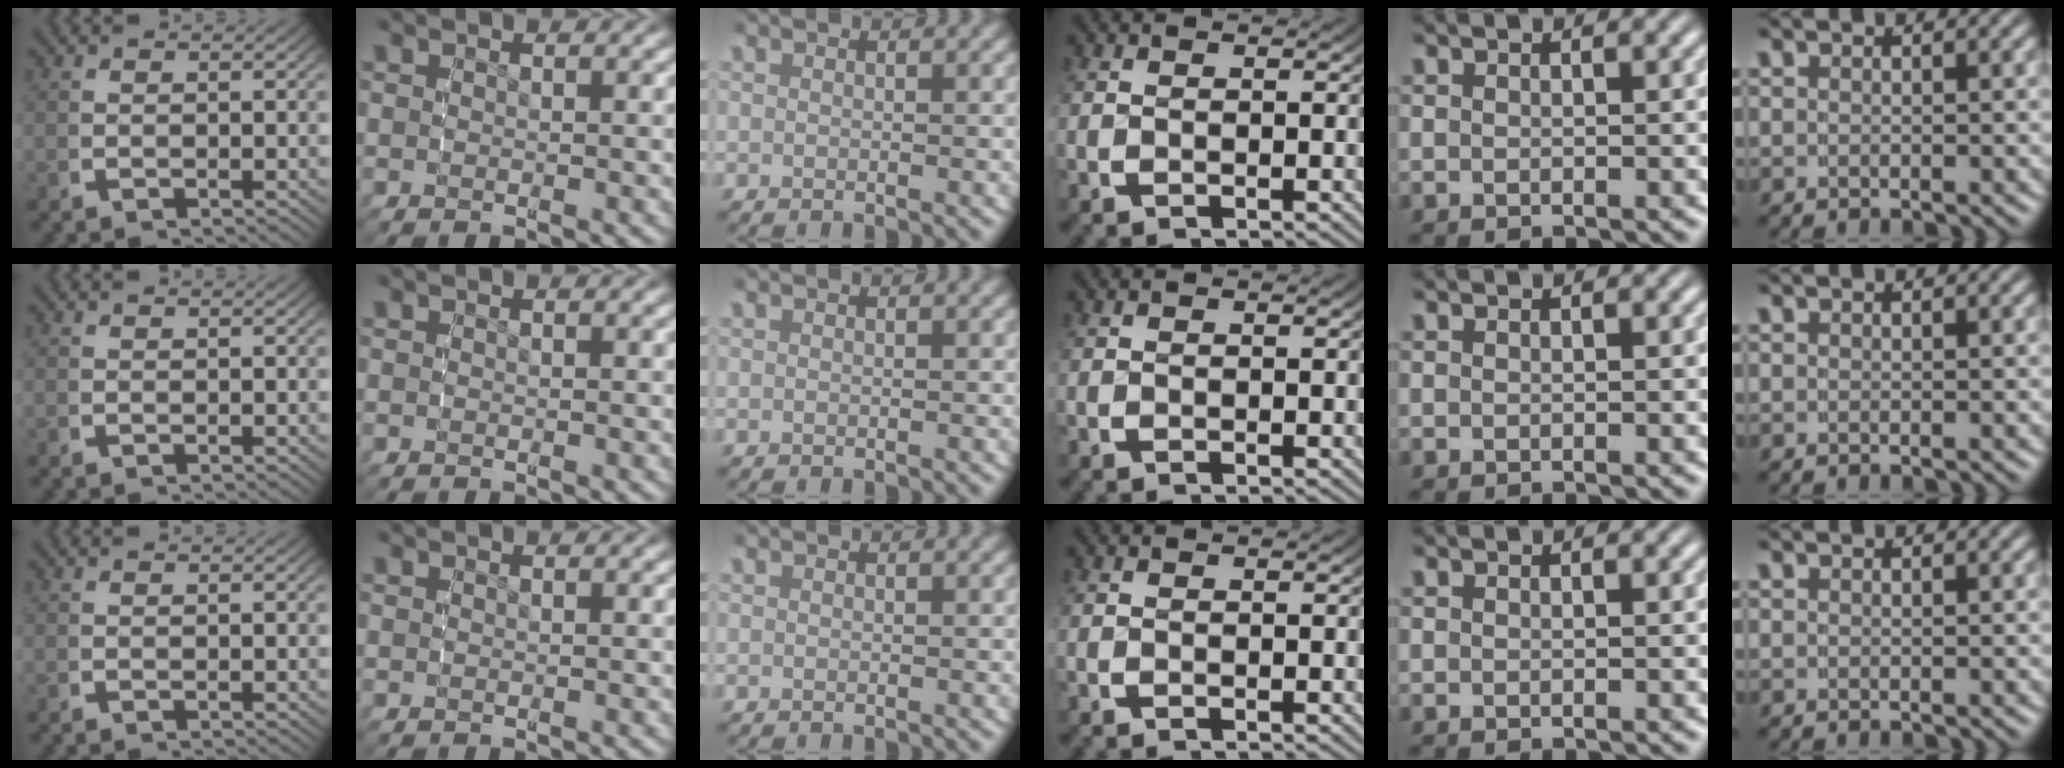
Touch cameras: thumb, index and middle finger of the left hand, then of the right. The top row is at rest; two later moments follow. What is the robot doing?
{"motion": "reach", "object": "shoes"}